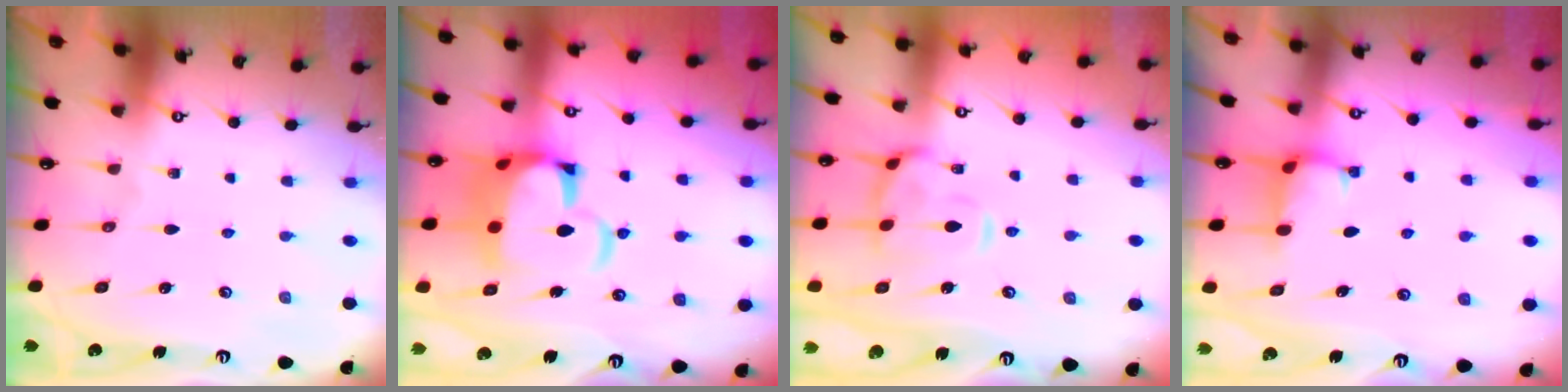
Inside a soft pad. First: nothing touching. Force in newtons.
{"total": 9.0, "press": 8.7, "slide": 2.3}
{"total": 5.2, "press": 5.0, "slide": 1.3}
{"total": 2.5, "press": 2.5, "slide": 0.4}